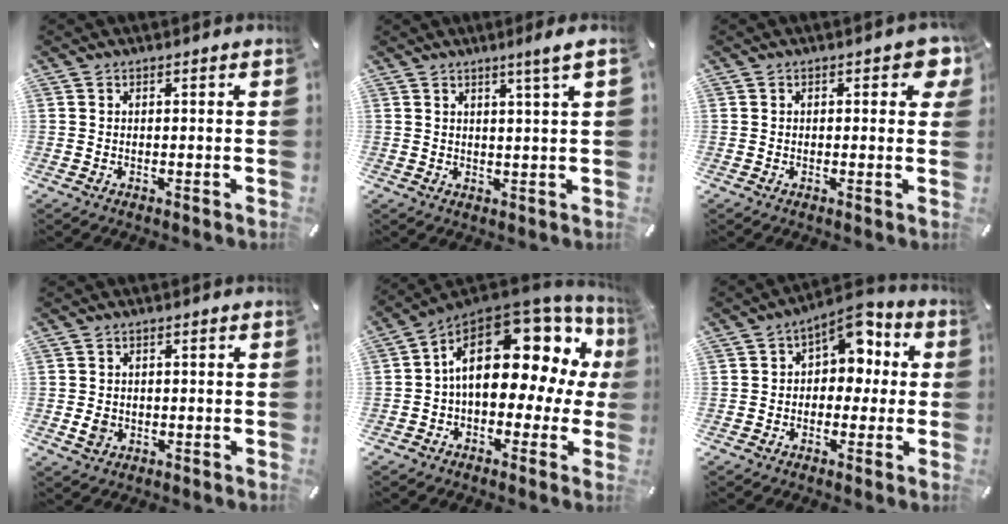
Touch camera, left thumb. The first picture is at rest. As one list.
[{"total": 4.7, "force": [2.7, -0.4, 3.9], "torque": [-0.070, -0.008, 0.043]}, {"total": 4.1, "force": [1.0, 2.0, 3.5], "torque": [-0.038, -0.003, 0.010]}, {"total": 2.5, "force": [-0.4, 2.1, 1.3], "torque": [-0.024, 0.005, -0.007]}, {"total": 19.9, "force": [5.2, 11.7, 15.2], "torque": [-0.226, -0.034, 0.086]}, {"total": 8.4, "force": [2.7, 5.9, 5.4], "torque": [-0.070, -0.017, 0.043]}]